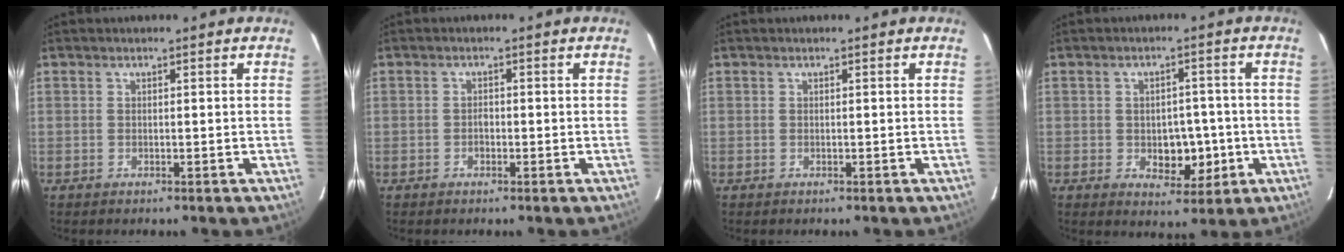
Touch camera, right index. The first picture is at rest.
{"total": 1.0, "force": [-0.4, 0.6, 0.7], "torque": [-0.010, 0.004, -0.009]}
{"total": 0.0}
{"total": 5.9, "force": [-1.3, 3.8, 4.4], "torque": [-0.051, 0.008, -0.008]}